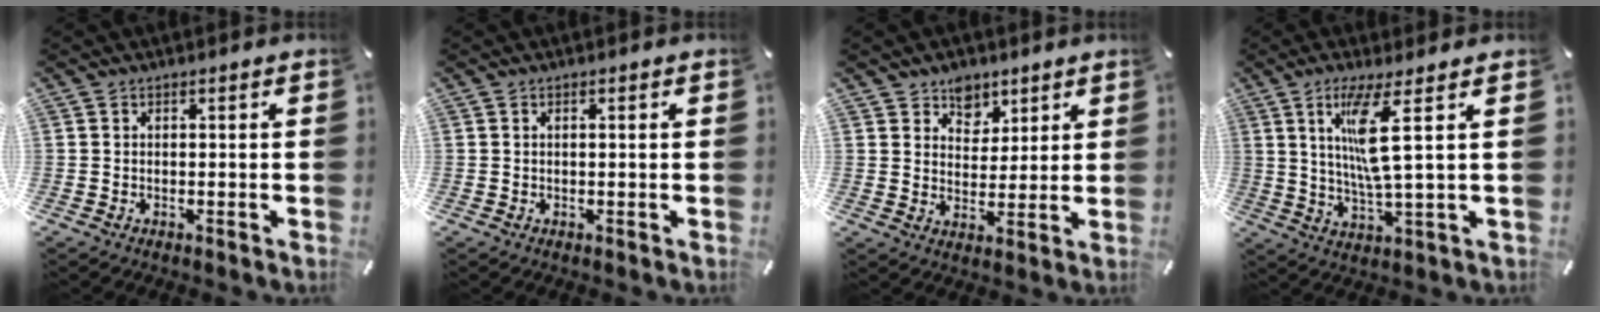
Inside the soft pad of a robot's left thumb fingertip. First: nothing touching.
{"total": 0.7, "force": [0.2, 0.1, 0.6], "torque": [-0.013, 0.002, 0.002]}
{"total": 6.5, "force": [4.6, 4.5, 0.1], "torque": [0.012, -0.032, 0.081]}
{"total": 12.1, "force": [3.9, 1.1, 11.5], "torque": [-0.230, -0.009, 0.058]}